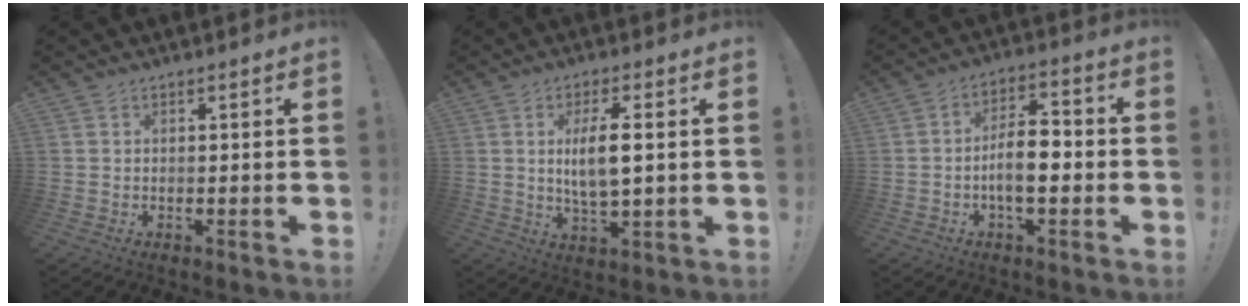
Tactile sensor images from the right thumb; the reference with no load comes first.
{"total": 8.8, "force": [1.4, 2.6, 8.3], "torque": [-0.150, -0.009, 0.017]}
{"total": 10.0, "force": [-2.6, 4.5, 8.5], "torque": [-0.143, 0.016, -0.048]}